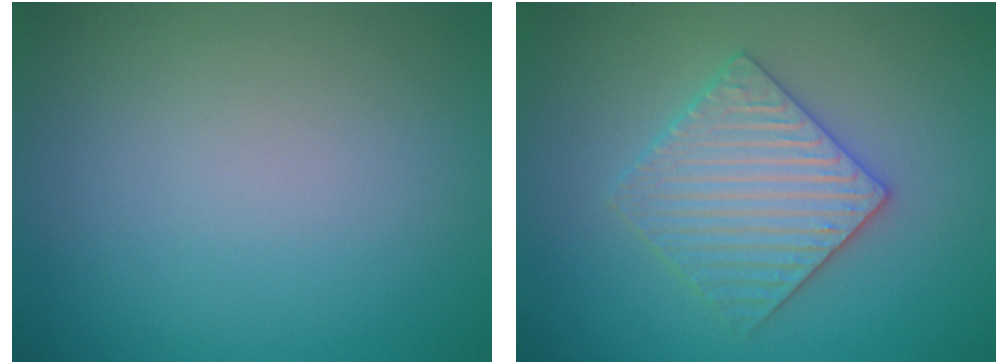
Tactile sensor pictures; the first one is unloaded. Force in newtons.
{"total": 3.9, "press": 3.8, "slide": 0.7}